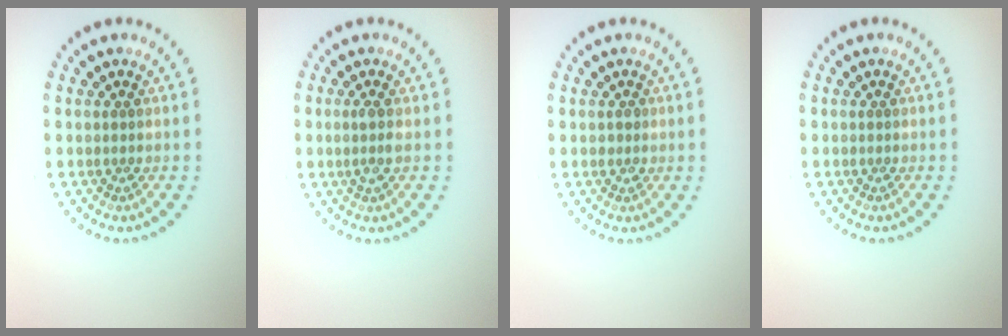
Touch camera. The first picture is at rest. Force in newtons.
{"total": 1.3, "press": 1.1, "slide": 0.7}
{"total": 0.8, "press": 0.7, "slide": 0.4}
{"total": 0.0}